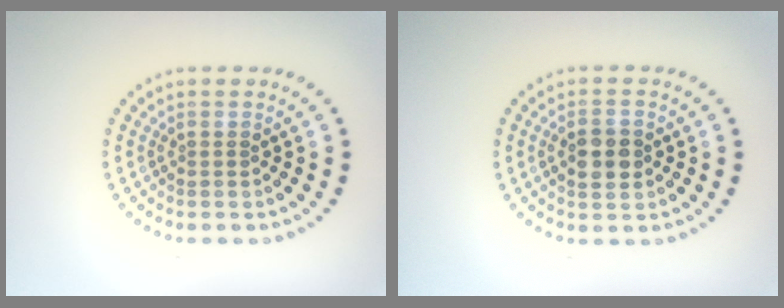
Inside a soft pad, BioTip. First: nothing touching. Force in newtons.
{"total": 2.6, "press": 2.6, "slide": 0.3}